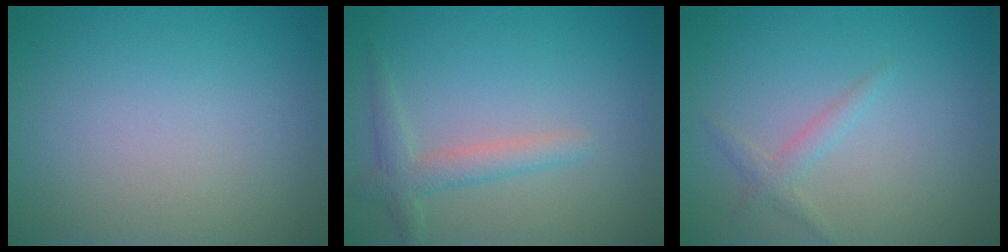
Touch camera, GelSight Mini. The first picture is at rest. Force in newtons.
{"total": 2.3, "press": 2.3, "slide": 0.2}
{"total": 1.4, "press": 1.4, "slide": 0.1}